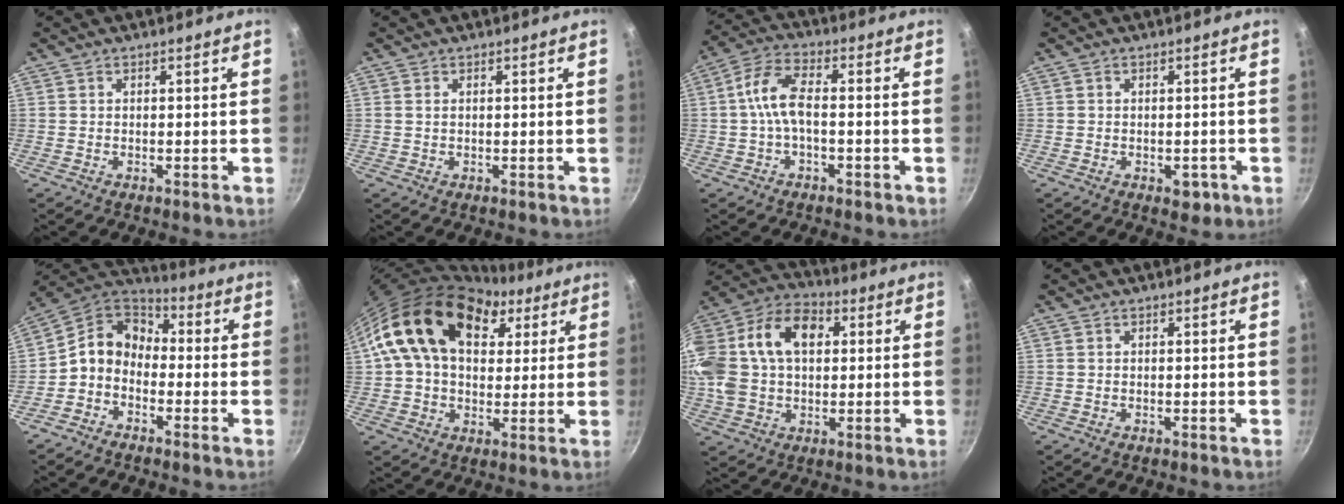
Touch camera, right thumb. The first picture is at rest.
{"total": 0.8, "force": [0.2, 0.5, 0.6], "torque": [-0.010, 0.001, 0.003]}
{"total": 7.5, "force": [-1.2, 3.8, 6.3], "torque": [-0.129, 0.032, -0.032]}
{"total": 3.2, "force": [-1.2, 2.1, 2.1], "torque": [-0.013, 0.012, -0.007]}
{"total": 9.5, "force": [-2.0, 7.3, 5.6], "torque": [-0.080, 0.048, -0.066]}
{"total": 21.1, "force": [7.8, 14.0, 13.7], "torque": [-0.221, 0.009, 0.121]}
{"total": 24.1, "force": [4.5, 16.6, 16.8], "torque": [-0.351, 0.045, 0.066]}
{"total": 0.0}